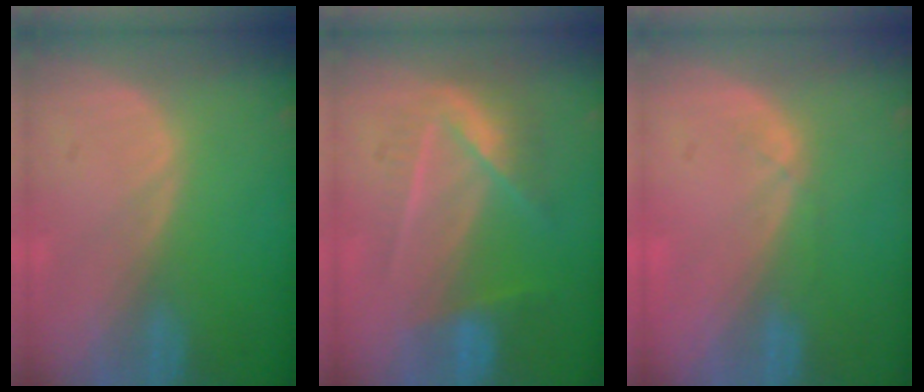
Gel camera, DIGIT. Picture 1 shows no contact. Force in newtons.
{"total": 7.3, "press": 6.4, "slide": 3.4}
{"total": 1.4, "press": 1.3, "slide": 0.5}